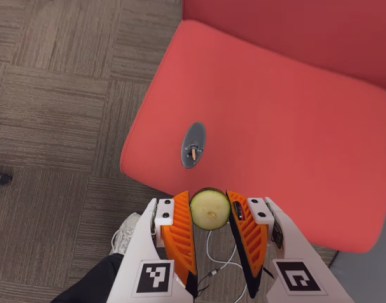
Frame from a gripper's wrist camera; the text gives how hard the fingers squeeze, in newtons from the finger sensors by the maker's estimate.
{"total": 7.9, "left": 7.8, "right": 8.0}